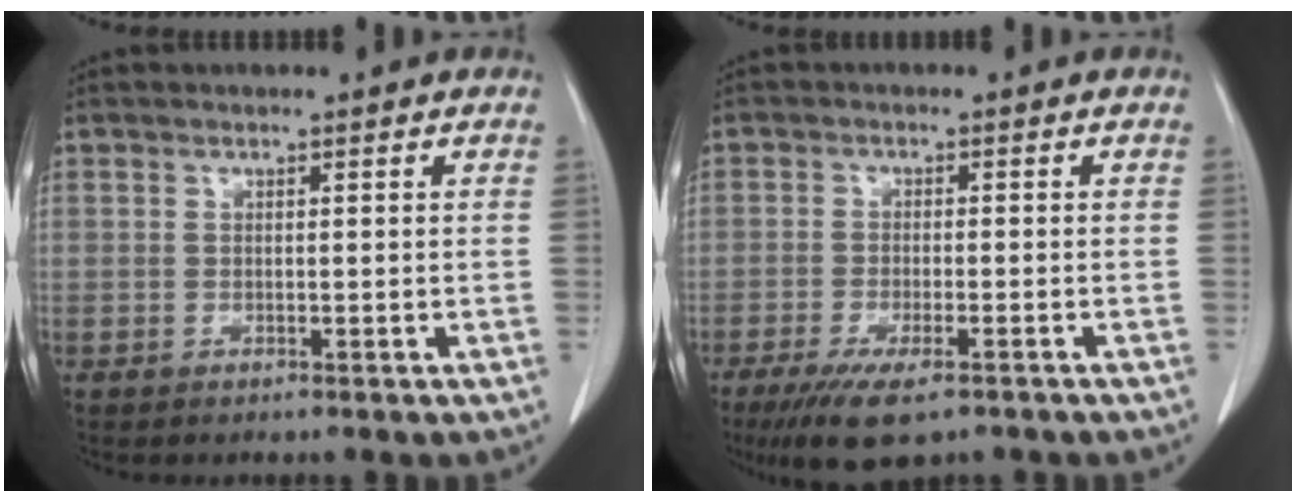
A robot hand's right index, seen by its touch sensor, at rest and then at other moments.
{"total": 8.1, "force": [-5.5, 2.0, 5.7], "torque": [-0.094, -0.018, -0.084]}